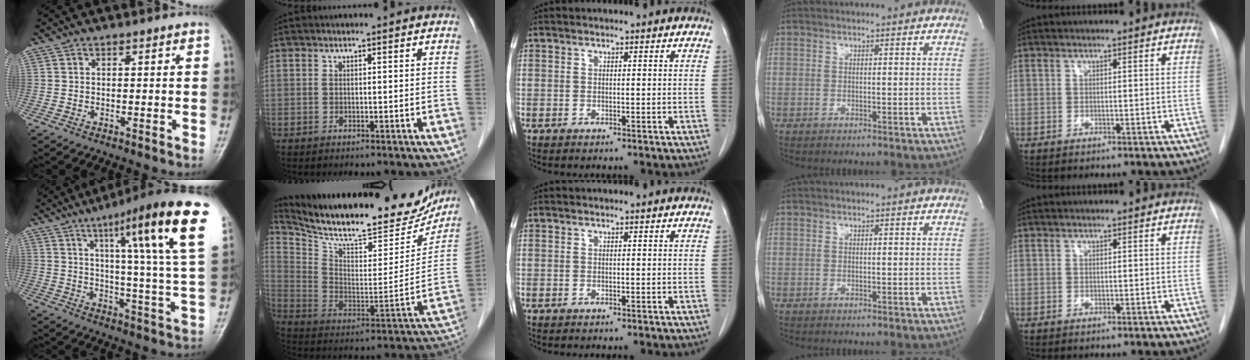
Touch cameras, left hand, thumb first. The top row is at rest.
{"thumb": {"total": 22.2, "force": [10.6, 2.0, 19.5], "torque": [-0.261, -0.028, 0.150]}, "index": {"total": 26.5, "force": [23.5, 5.6, 10.8], "torque": [-0.182, -0.047, 0.338]}}